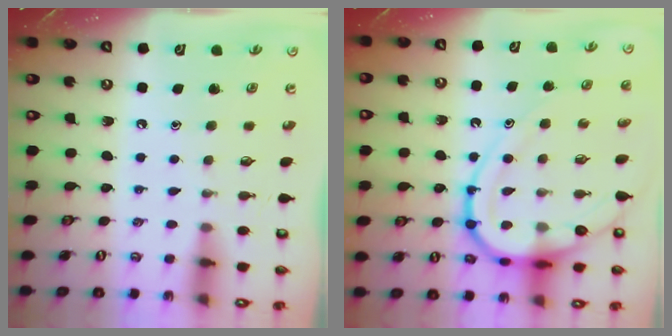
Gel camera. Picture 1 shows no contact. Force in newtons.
{"total": 18.1, "press": 18.0, "slide": 1.8}